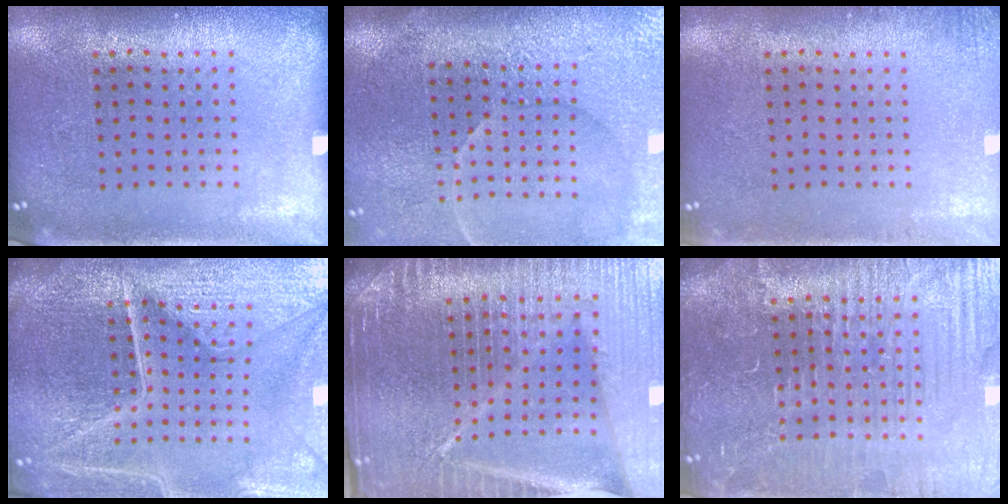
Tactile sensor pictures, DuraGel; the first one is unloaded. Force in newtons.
{"total": 4.3, "press": 3.8, "slide": 2.1}
{"total": 1.2, "press": 1.2, "slide": 0.2}
{"total": 6.2, "press": 5.5, "slide": 2.8}
{"total": 6.9, "press": 5.9, "slide": 3.6}
{"total": 5.6, "press": 5.2, "slide": 2.2}